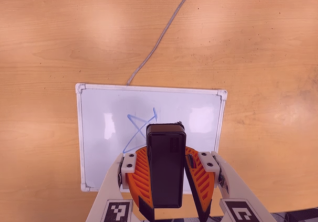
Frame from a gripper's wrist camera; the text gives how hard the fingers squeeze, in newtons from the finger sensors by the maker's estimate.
{"total": 8.7, "left": 8.2, "right": 9.1}